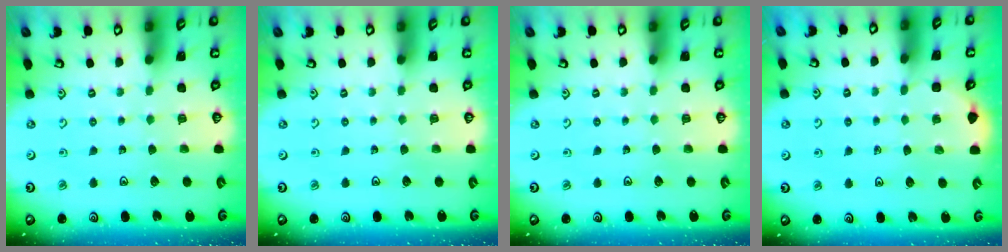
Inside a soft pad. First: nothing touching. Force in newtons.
{"total": 0.0}
{"total": 0.0}
{"total": 2.3, "press": 2.3, "slide": 0.2}